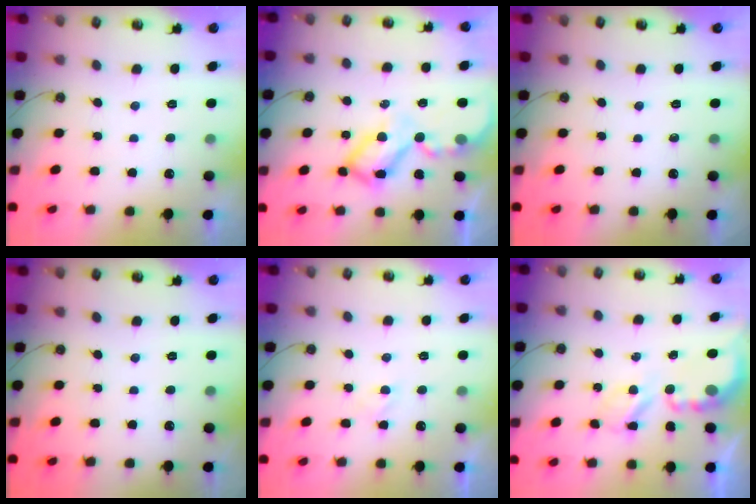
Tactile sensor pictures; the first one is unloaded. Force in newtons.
{"total": 12.2, "press": 12.2, "slide": 1.1}
{"total": 0.0}
{"total": 0.0}
{"total": 1.4, "press": 1.4, "slide": 0.3}
{"total": 5.3, "press": 5.3, "slide": 0.5}